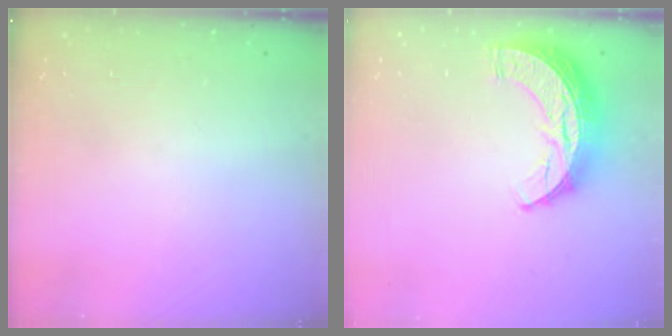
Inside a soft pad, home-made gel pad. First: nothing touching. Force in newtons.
{"total": 11.3, "press": 11.2, "slide": 0.7}